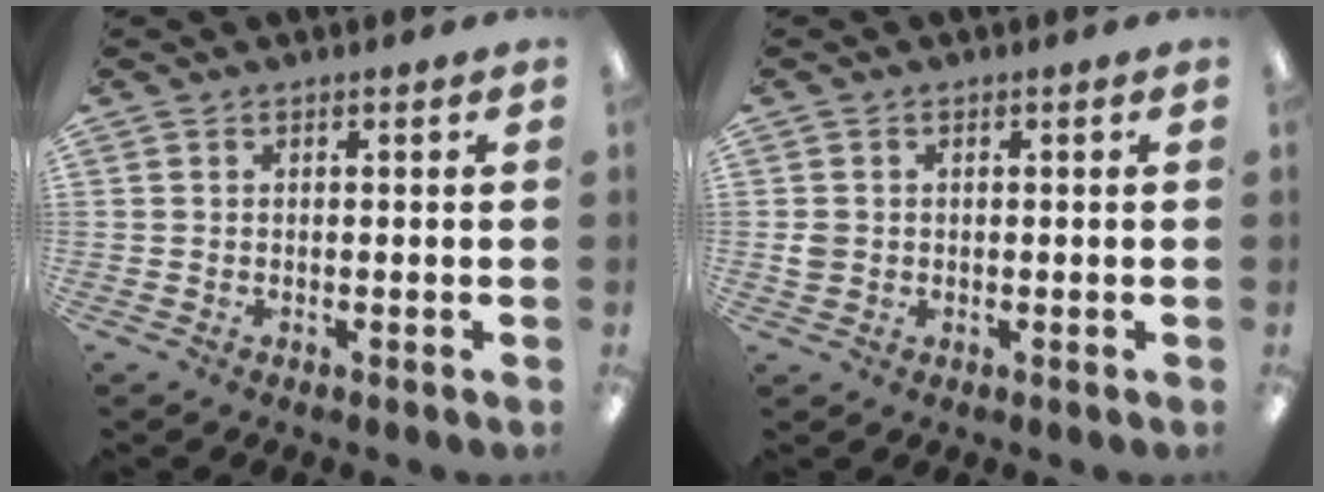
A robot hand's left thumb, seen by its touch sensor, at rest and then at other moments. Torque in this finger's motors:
{"motor_torque": [-0.06, 0.04, 0.11, -0.15, 0.00]}